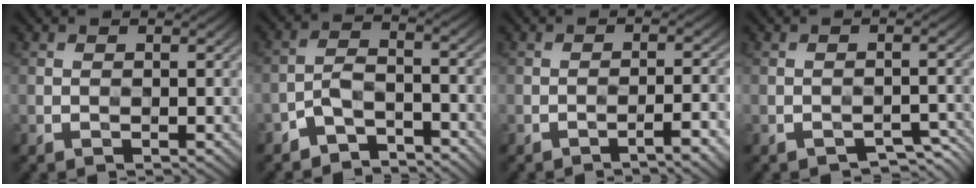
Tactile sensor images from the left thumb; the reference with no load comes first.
{"total": 5.2, "force": [-4.1, 2.1, 2.4], "torque": [-0.043, 0.006, -0.086]}
{"total": 3.3, "force": [-2.2, 0.3, 2.4], "torque": [-0.033, 0.014, -0.040]}
{"total": 2.5, "force": [-2.0, 1.1, 1.1], "torque": [-0.013, -0.001, -0.021]}